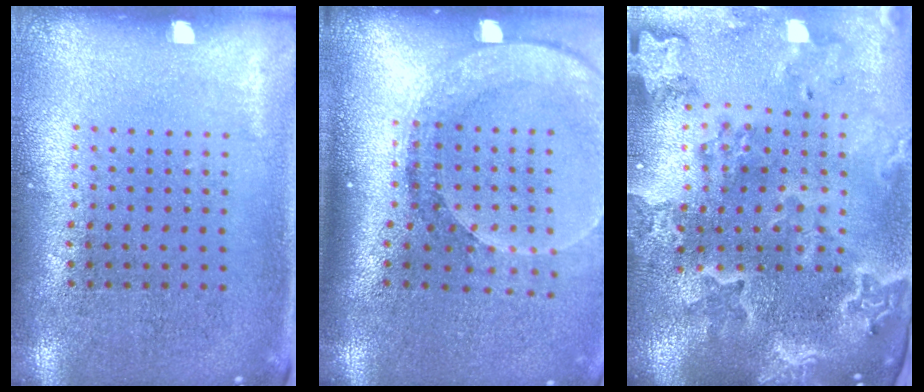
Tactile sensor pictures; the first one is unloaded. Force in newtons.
{"total": 2.6, "press": 2.0, "slide": 1.7}
{"total": 3.4, "press": 3.1, "slide": 1.4}